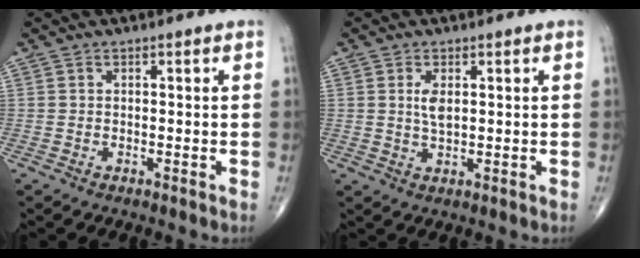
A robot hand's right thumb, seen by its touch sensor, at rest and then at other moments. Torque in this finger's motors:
{"motor_torque": [1.39, 1.20, 0.14, -0.26, 0.03]}